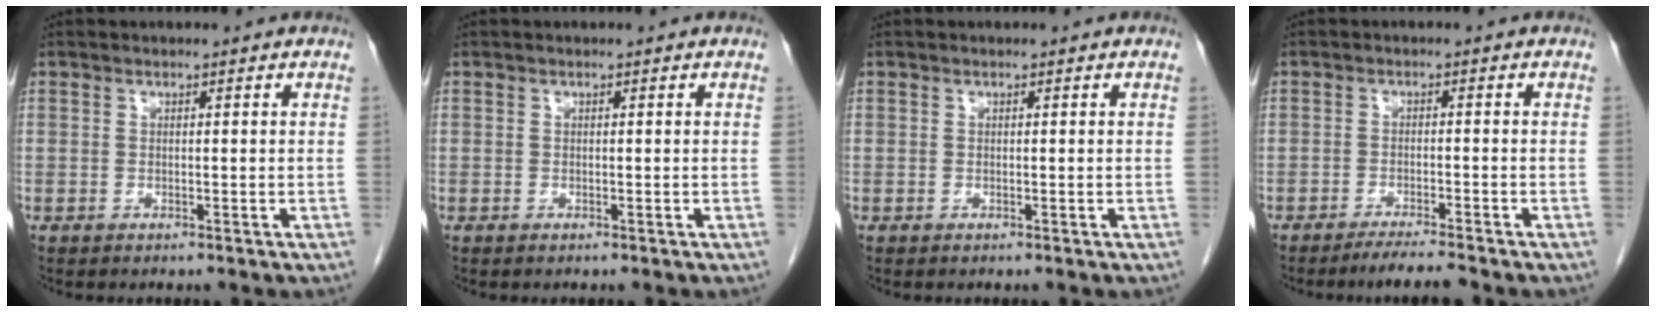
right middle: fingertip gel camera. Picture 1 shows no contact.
{"total": 0.0}
{"total": 0.0}
{"total": 4.0, "force": [-3.6, -0.7, 1.7], "torque": [-0.029, -0.015, -0.061]}